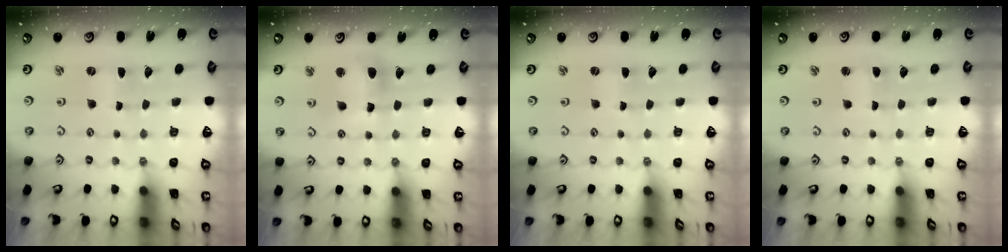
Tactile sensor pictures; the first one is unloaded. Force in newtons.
{"total": 8.9, "press": 8.9, "slide": 1.1}
{"total": 0.9, "press": 0.9, "slide": 0.1}
{"total": 0.7, "press": 0.7, "slide": 0.1}